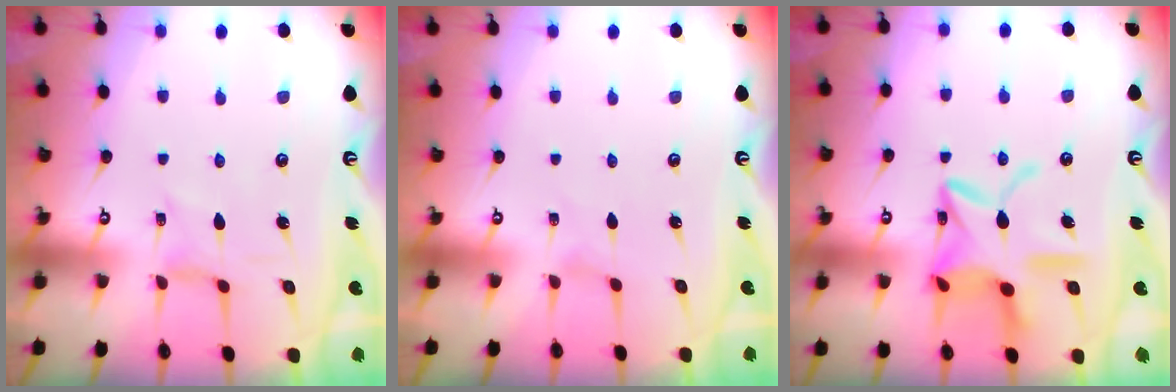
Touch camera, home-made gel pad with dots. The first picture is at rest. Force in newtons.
{"total": 0.0}
{"total": 15.4, "press": 15.3, "slide": 1.2}